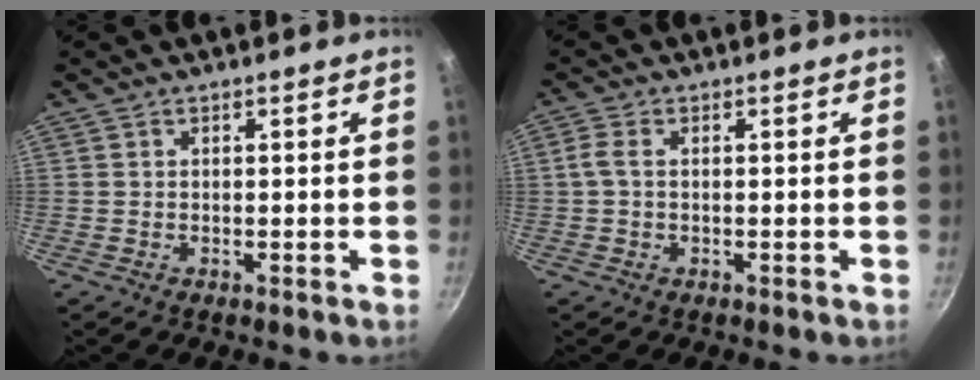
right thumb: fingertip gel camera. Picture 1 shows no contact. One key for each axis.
{"total": 2.6, "fx": 0.1, "fy": 1.4, "fz": 2.2, "tx": -0.056, "ty": 0.007, "tz": -0.001}